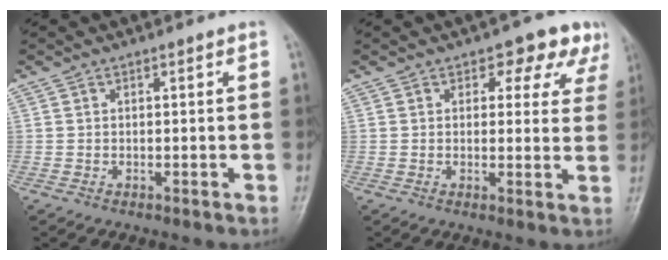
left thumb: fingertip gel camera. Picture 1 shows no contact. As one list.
[{"total": 7.6, "force": [4.6, 4.5, 4.0], "torque": [-0.002, -0.019, 0.043]}]